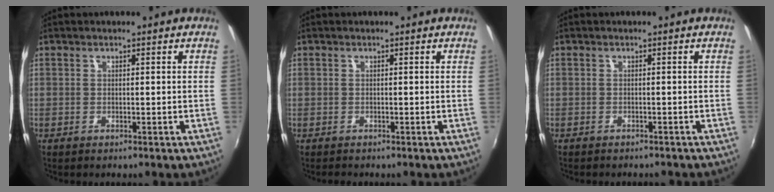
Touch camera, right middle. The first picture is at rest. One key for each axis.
{"total": 1.2, "fx": -0.8, "fy": 0.9, "fz": -0.1, "tx": -0.003, "ty": 0.001, "tz": -0.013}
{"total": 2.5, "fx": -2.2, "fy": 0.7, "fz": 0.7, "tx": -0.018, "ty": -0.011, "tz": -0.031}